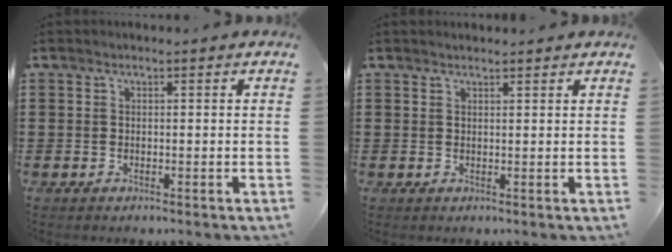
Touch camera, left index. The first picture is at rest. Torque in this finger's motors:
{"motor_torque": [-0.10, 0.11, 0.05, -0.01]}